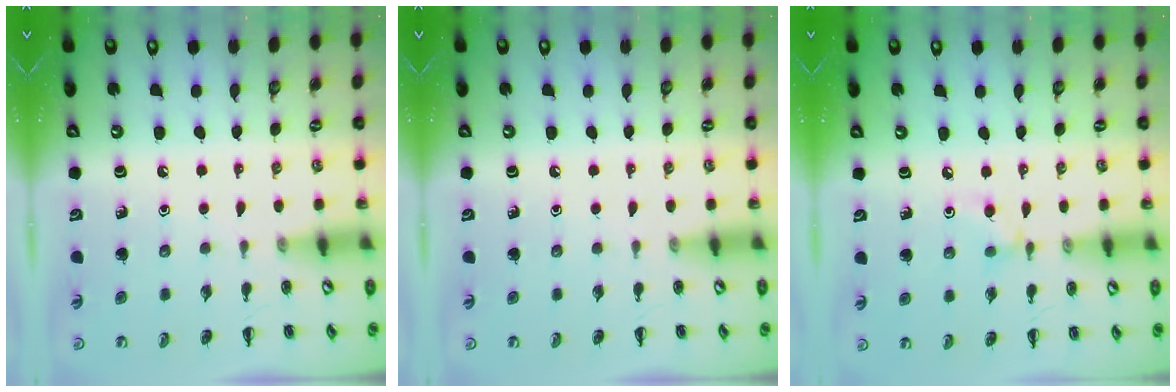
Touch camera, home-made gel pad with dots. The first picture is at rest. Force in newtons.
{"total": 0.0}
{"total": 4.6, "press": 4.4, "slide": 1.6}